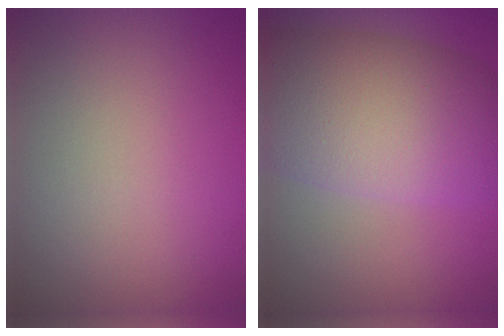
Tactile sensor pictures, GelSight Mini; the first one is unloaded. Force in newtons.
{"total": 11.3, "press": 11.3, "slide": 0.5}